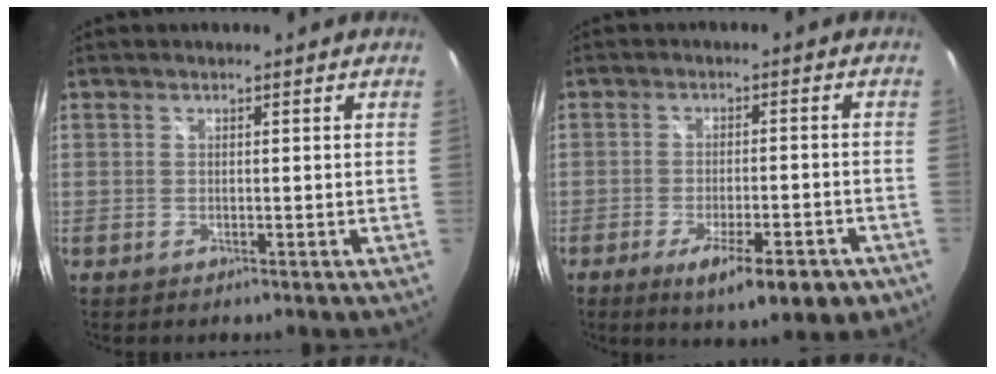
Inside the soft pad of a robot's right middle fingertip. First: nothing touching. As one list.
[{"total": 11.0, "force": [-6.5, 3.0, 8.4], "torque": [-0.145, -0.027, -0.090]}]